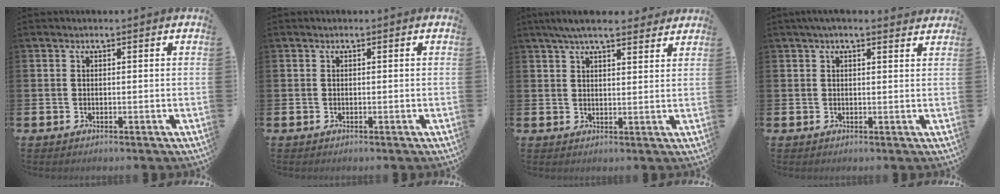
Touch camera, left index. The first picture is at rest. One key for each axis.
{"total": 0.0}
{"total": 5.5, "fx": 4.9, "fy": 0.8, "fz": 2.3, "tx": -0.048, "ty": -0.012, "tz": 0.087}
{"total": 2.2, "fx": 1.9, "fy": 0.3, "fz": 1.1, "tx": -0.010, "ty": -0.006, "tz": 0.031}